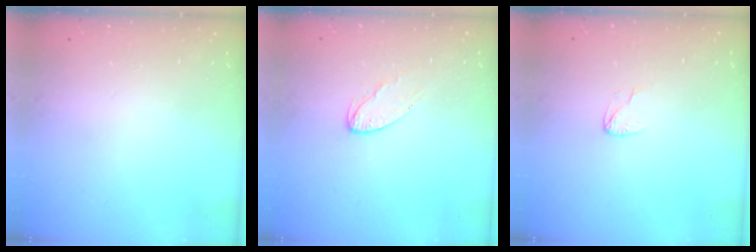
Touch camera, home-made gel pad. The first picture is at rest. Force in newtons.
{"total": 4.9, "press": 4.9, "slide": 0.4}
{"total": 3.5, "press": 3.5, "slide": 0.2}